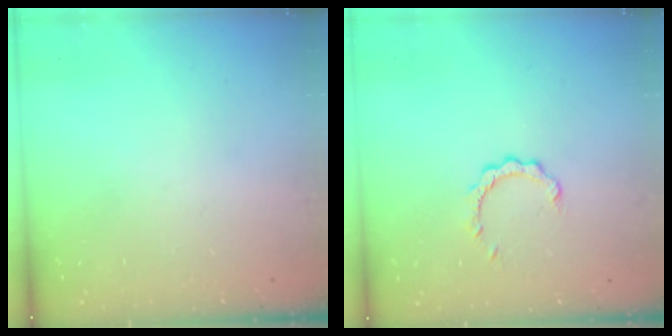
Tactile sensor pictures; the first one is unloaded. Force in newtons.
{"total": 2.5, "press": 2.5, "slide": 0.3}